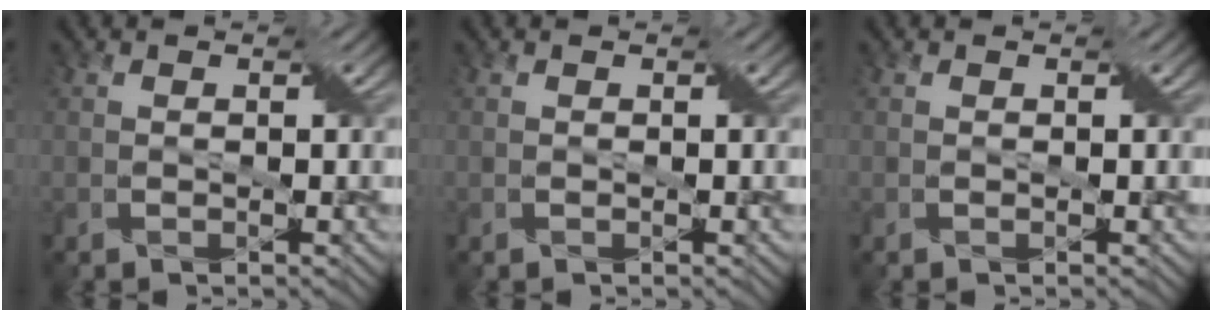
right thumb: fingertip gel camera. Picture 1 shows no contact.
{"total": 0.0}
{"total": 0.0}